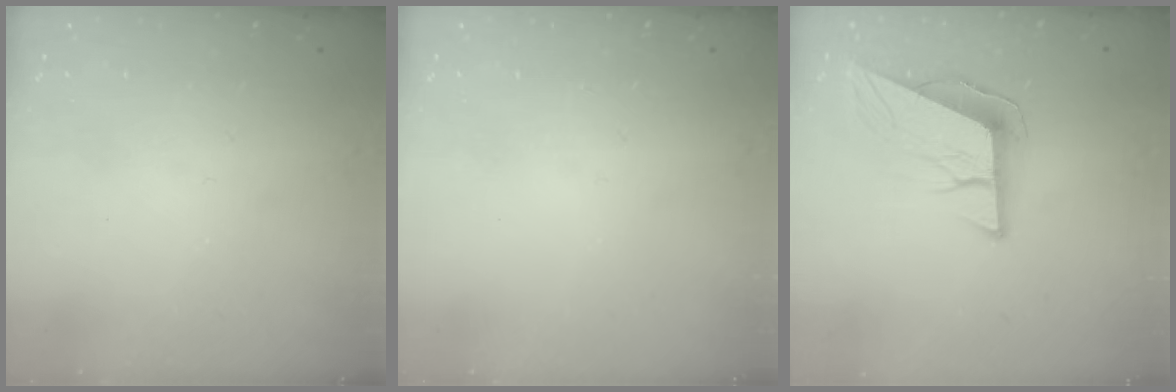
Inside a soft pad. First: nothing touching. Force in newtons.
{"total": 0.0}
{"total": 10.7, "press": 10.2, "slide": 3.3}